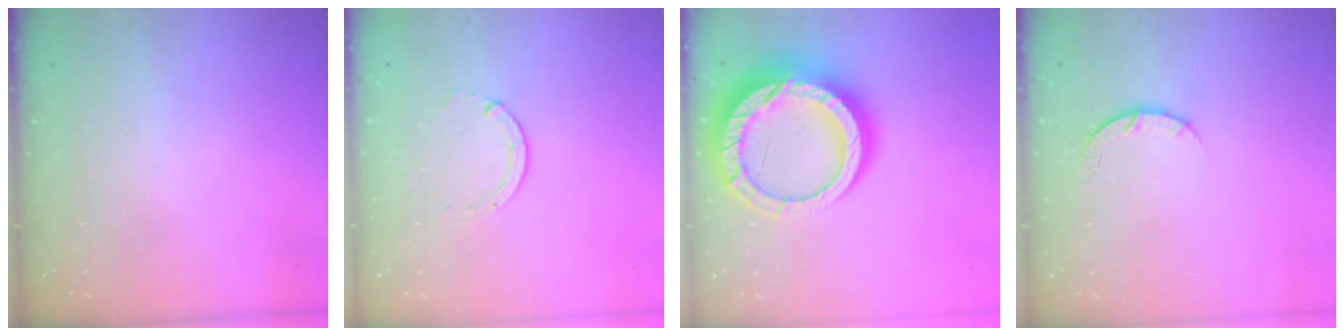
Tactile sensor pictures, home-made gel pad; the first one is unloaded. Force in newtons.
{"total": 1.3, "press": 1.3, "slide": 0.2}
{"total": 25.6, "press": 25.5, "slide": 2.2}
{"total": 5.2, "press": 5.1, "slide": 0.7}